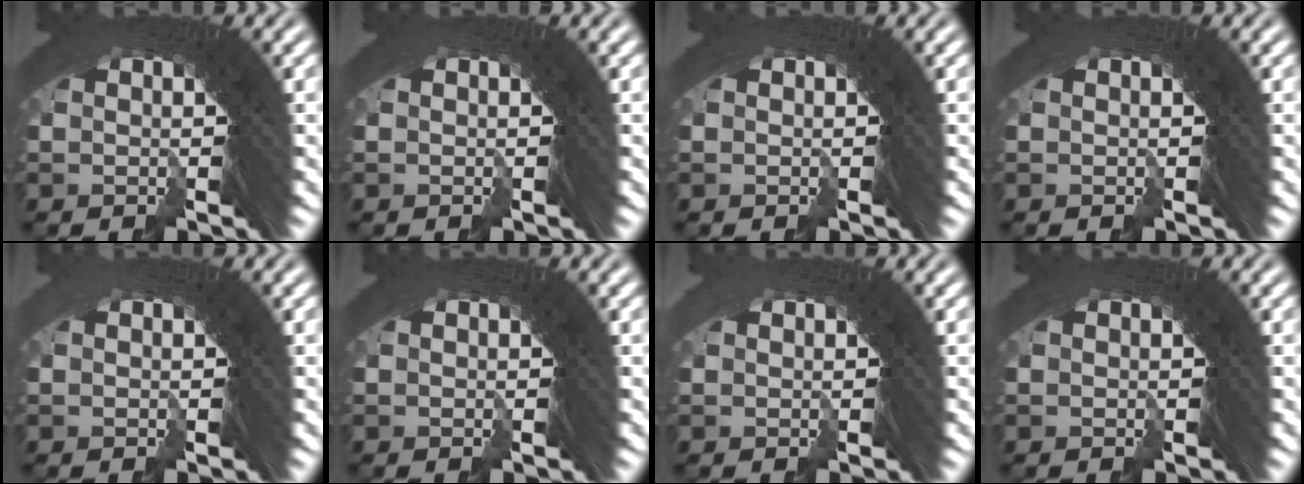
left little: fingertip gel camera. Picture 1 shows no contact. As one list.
[{"total": 0.0}, {"total": 0.0}, {"total": 0.0}, {"total": 1.2, "force": [-0.3, -0.8, -0.9], "torque": [0.017, -0.001, -0.005]}, {"total": 0.0}, {"total": 0.9, "force": [-0.2, -0.4, -0.8], "torque": [0.008, -0.005, -0.002]}, {"total": 0.0}]